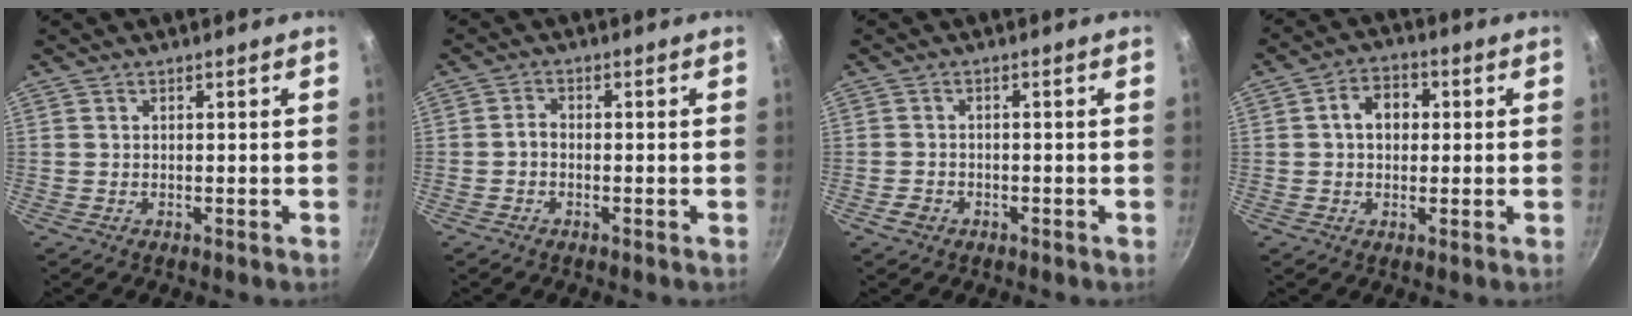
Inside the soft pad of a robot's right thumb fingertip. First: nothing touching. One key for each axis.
{"total": 1.7, "fx": -0.6, "fy": 1.1, "fz": 1.1, "tx": -0.021, "ty": 0.011, "tz": -0.017}
{"total": 2.4, "fx": -1.3, "fy": 1.8, "fz": 0.9, "tx": -0.015, "ty": 0.016, "tz": -0.021}
{"total": 6.4, "fx": 0.8, "fy": 4.9, "fz": 4.0, "tx": -0.037, "ty": 0.013, "tz": 0.004}